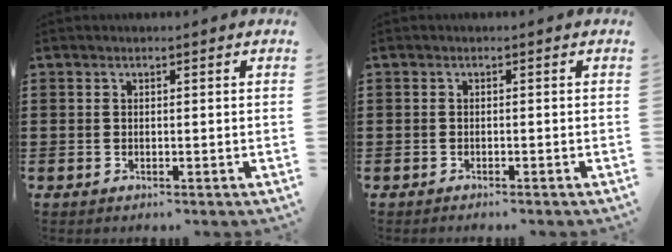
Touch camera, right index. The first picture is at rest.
{"total": 0.6, "force": [-0.5, -0.2, 0.2], "torque": [-0.006, -0.005, -0.008]}